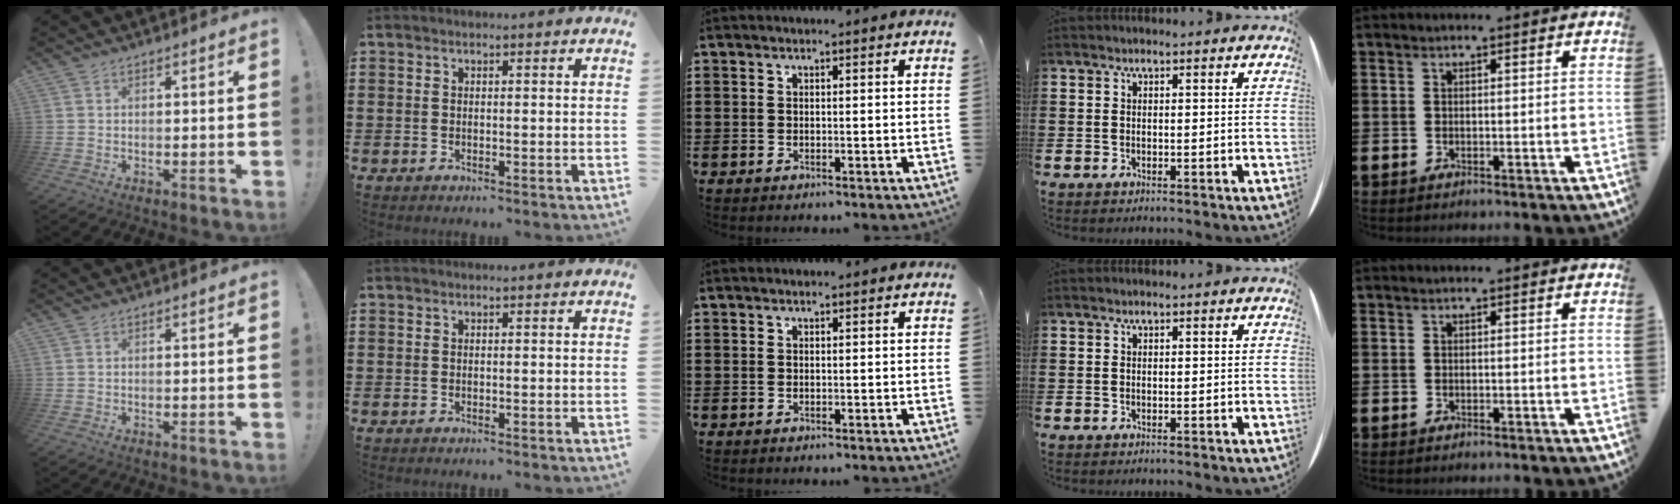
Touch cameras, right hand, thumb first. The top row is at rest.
{}